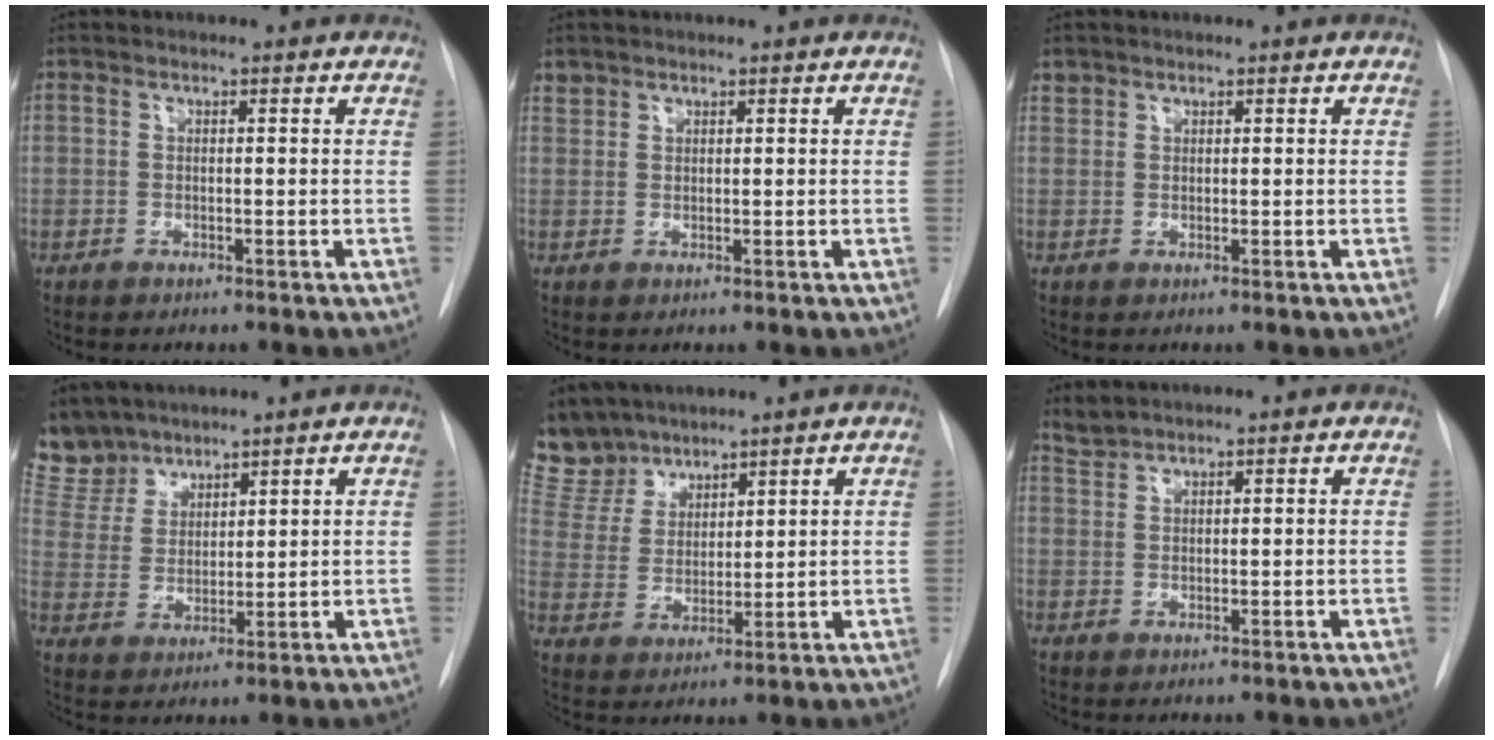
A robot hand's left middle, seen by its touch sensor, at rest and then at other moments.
{"total": 1.2, "force": [1.0, 0.5, -0.2], "torque": [0.006, 0.006, 0.020]}
{"total": 0.9, "force": [0.8, 0.4, -0.1], "torque": [0.006, 0.006, 0.014]}
{"total": 8.7, "force": [7.9, 3.8, 0.8], "torque": [-0.021, 0.010, 0.172]}
{"total": 9.6, "force": [8.6, 4.0, 1.2], "torque": [-0.033, 0.010, 0.186]}
{"total": 1.7, "force": [1.7, -0.1, 0.0], "torque": [-0.005, 0.007, 0.040]}